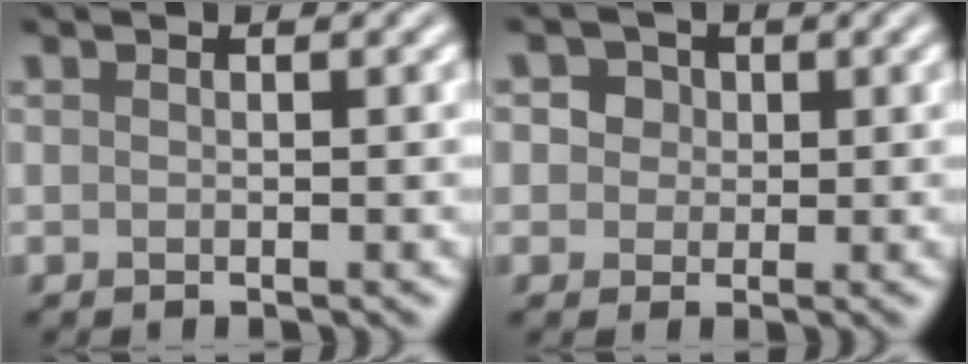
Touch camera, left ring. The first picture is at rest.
{"total": 3.6, "force": [1.4, 2.9, 1.6], "torque": [-0.018, 0.016, 0.006]}